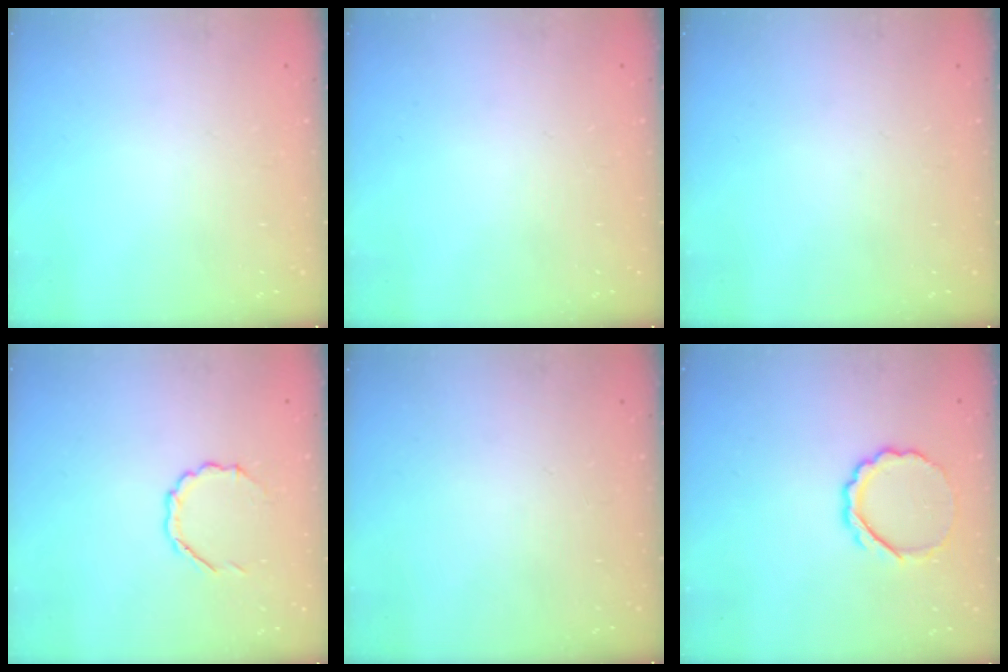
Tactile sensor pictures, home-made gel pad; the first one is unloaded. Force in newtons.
{"total": 0.0}
{"total": 0.0}
{"total": 4.9, "press": 4.7, "slide": 1.3}
{"total": 0.0}
{"total": 7.6, "press": 7.6, "slide": 0.7}